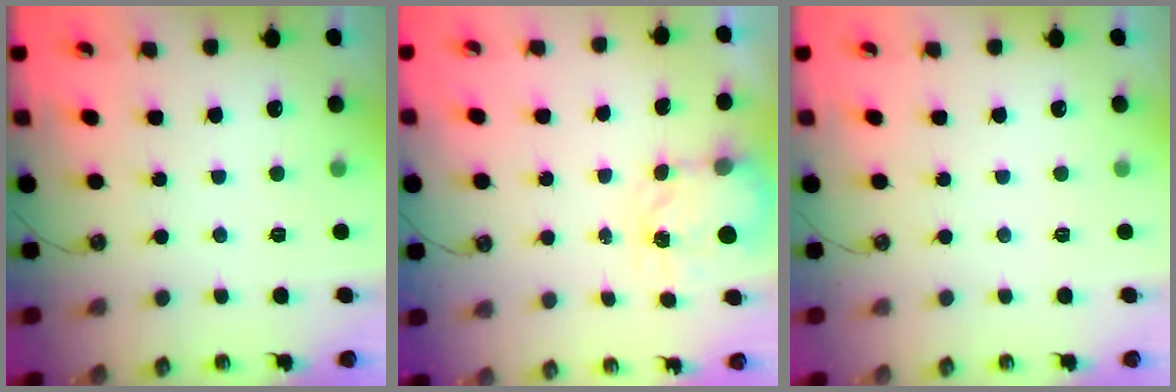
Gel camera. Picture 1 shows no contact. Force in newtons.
{"total": 4.0, "press": 3.9, "slide": 0.6}
{"total": 0.0}